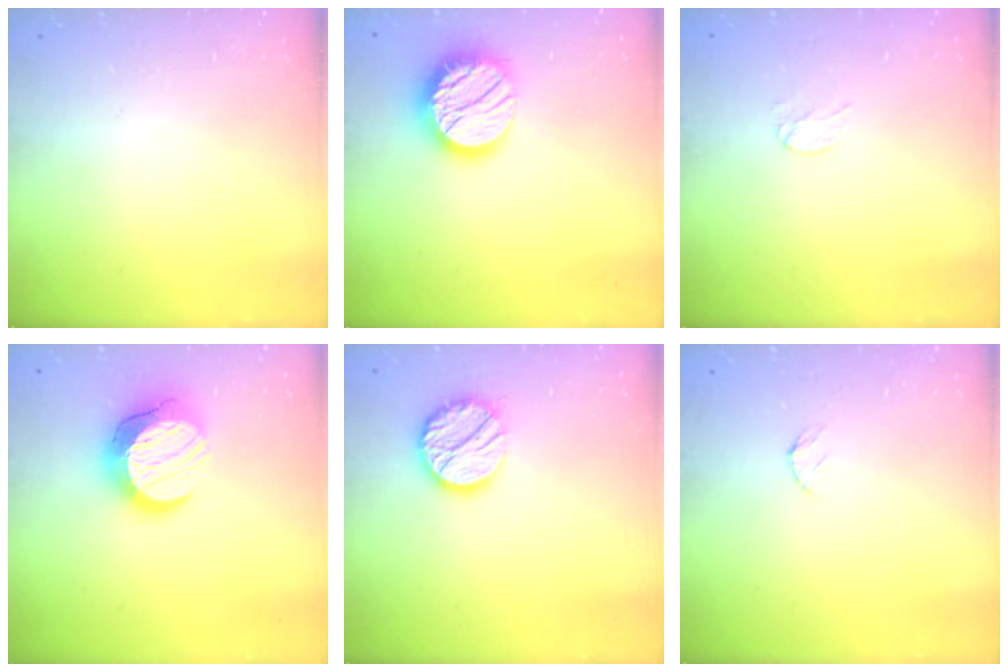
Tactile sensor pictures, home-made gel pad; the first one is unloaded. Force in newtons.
{"total": 16.6, "press": 16.6, "slide": 1.1}
{"total": 3.1, "press": 3.1, "slide": 0.3}
{"total": 13.6, "press": 13.5, "slide": 1.0}
{"total": 13.5, "press": 13.5, "slide": 0.6}
{"total": 3.6, "press": 3.6, "slide": 0.4}